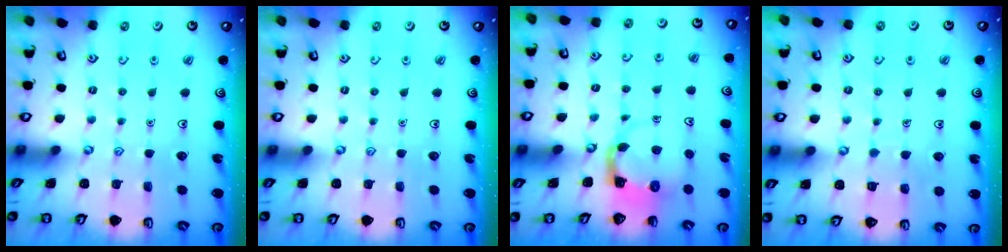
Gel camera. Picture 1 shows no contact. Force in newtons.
{"total": 0.0}
{"total": 3.9, "press": 3.8, "slide": 0.6}
{"total": 4.3, "press": 4.3, "slide": 0.4}